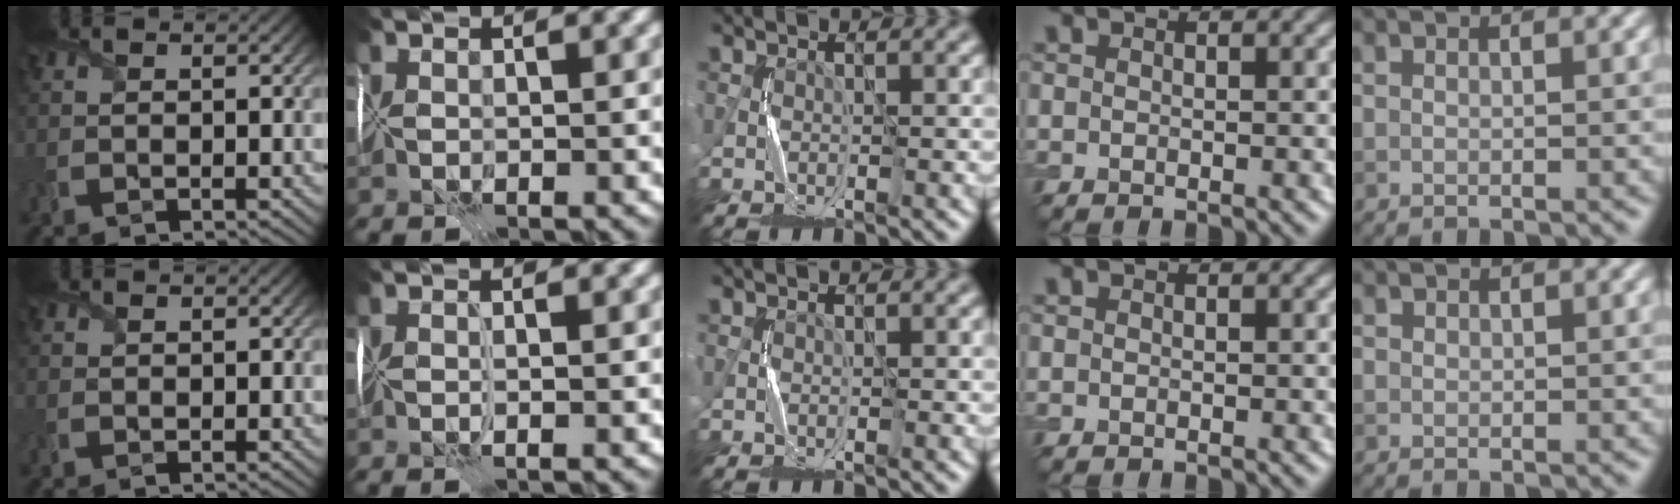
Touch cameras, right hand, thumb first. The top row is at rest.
{"index": {"total": 1.3, "force": [0.1, 0.2, 1.3], "torque": [-0.019, -0.003, -0.001]}}